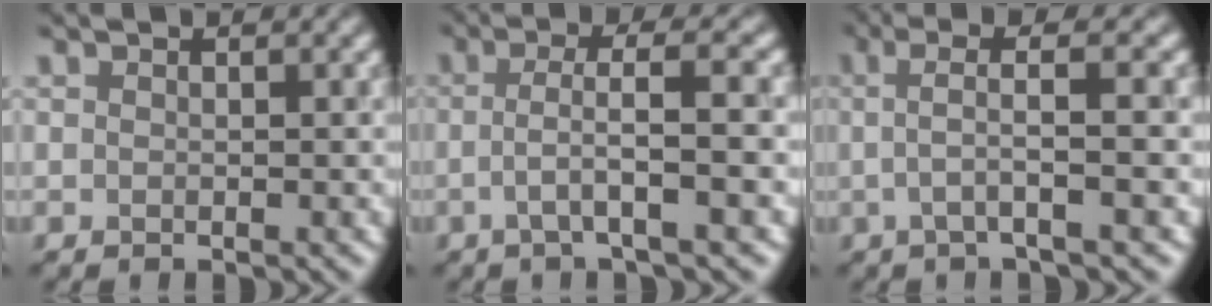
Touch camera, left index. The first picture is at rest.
{"total": 3.5, "force": [-0.7, 0.4, 3.4], "torque": [-0.059, 0.004, -0.010]}
{"total": 3.4, "force": [0.0, 0.4, 3.4], "torque": [-0.055, 0.010, 0.005]}